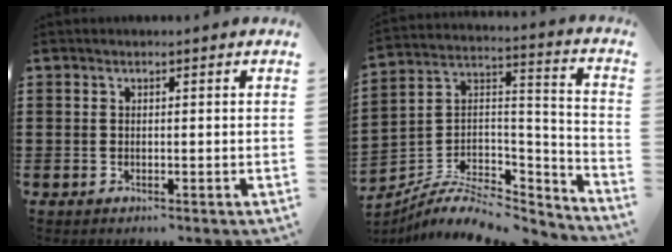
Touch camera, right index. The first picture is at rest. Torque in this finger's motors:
{"motor_torque": [0.06, -0.57, 0.16, 0.01]}